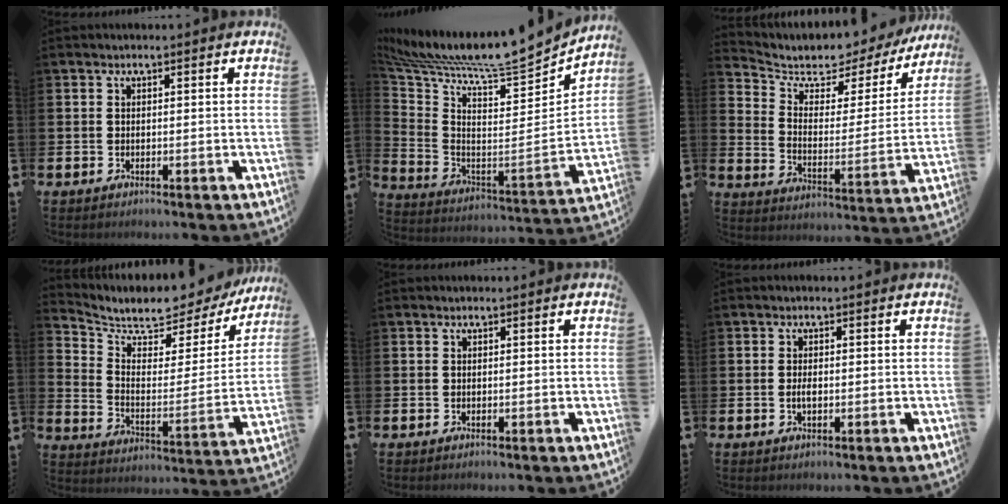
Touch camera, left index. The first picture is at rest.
{"total": 9.5, "force": [8.9, 0.9, 3.2], "torque": [-0.094, -0.086, 0.142]}
{"total": 5.4, "force": [4.4, 2.6, 1.5], "torque": [-0.065, -0.034, 0.069]}
{"total": 7.2, "force": [6.4, 2.5, 2.0], "torque": [-0.075, -0.054, 0.106]}
{"total": 0.0}
{"total": 1.5, "force": [-0.2, 0.6, 1.4], "torque": [-0.025, 0.002, -0.006]}